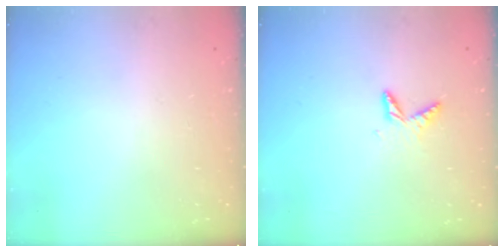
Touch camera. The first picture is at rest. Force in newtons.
{"total": 5.4, "press": 5.3, "slide": 0.5}